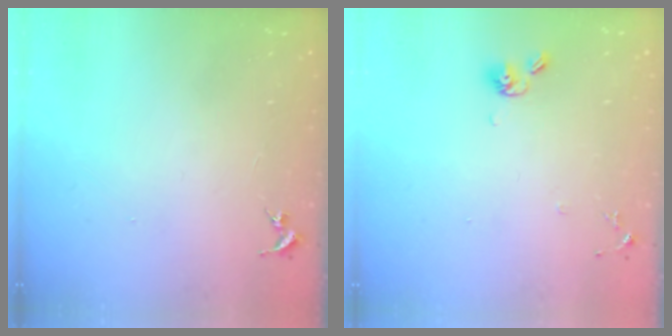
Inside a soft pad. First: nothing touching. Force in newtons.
{"total": 7.1, "press": 6.8, "slide": 2.1}